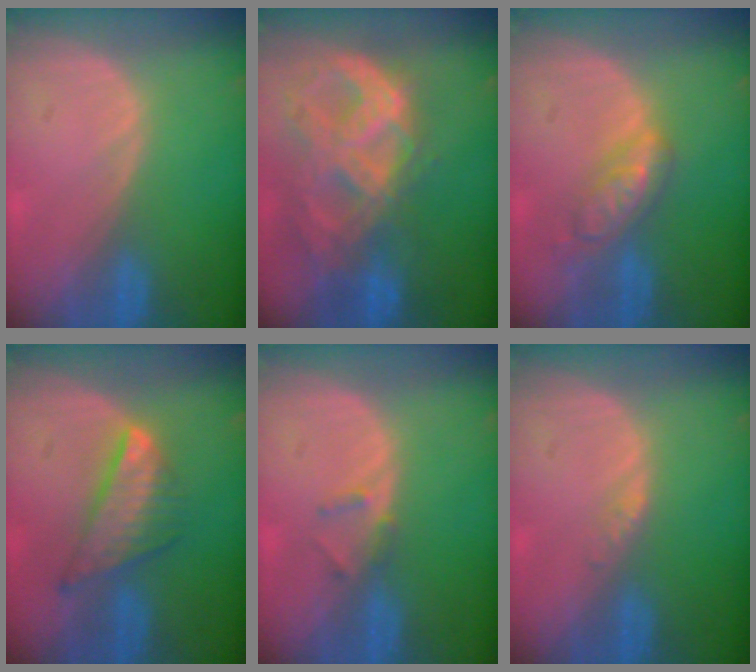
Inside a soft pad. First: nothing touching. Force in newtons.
{"total": 11.2, "press": 9.5, "slide": 5.9}
{"total": 5.9, "press": 5.2, "slide": 2.9}
{"total": 7.4, "press": 6.5, "slide": 3.6}
{"total": 1.8, "press": 1.5, "slide": 0.9}
{"total": 1.1, "press": 1.1, "slide": 0.1}